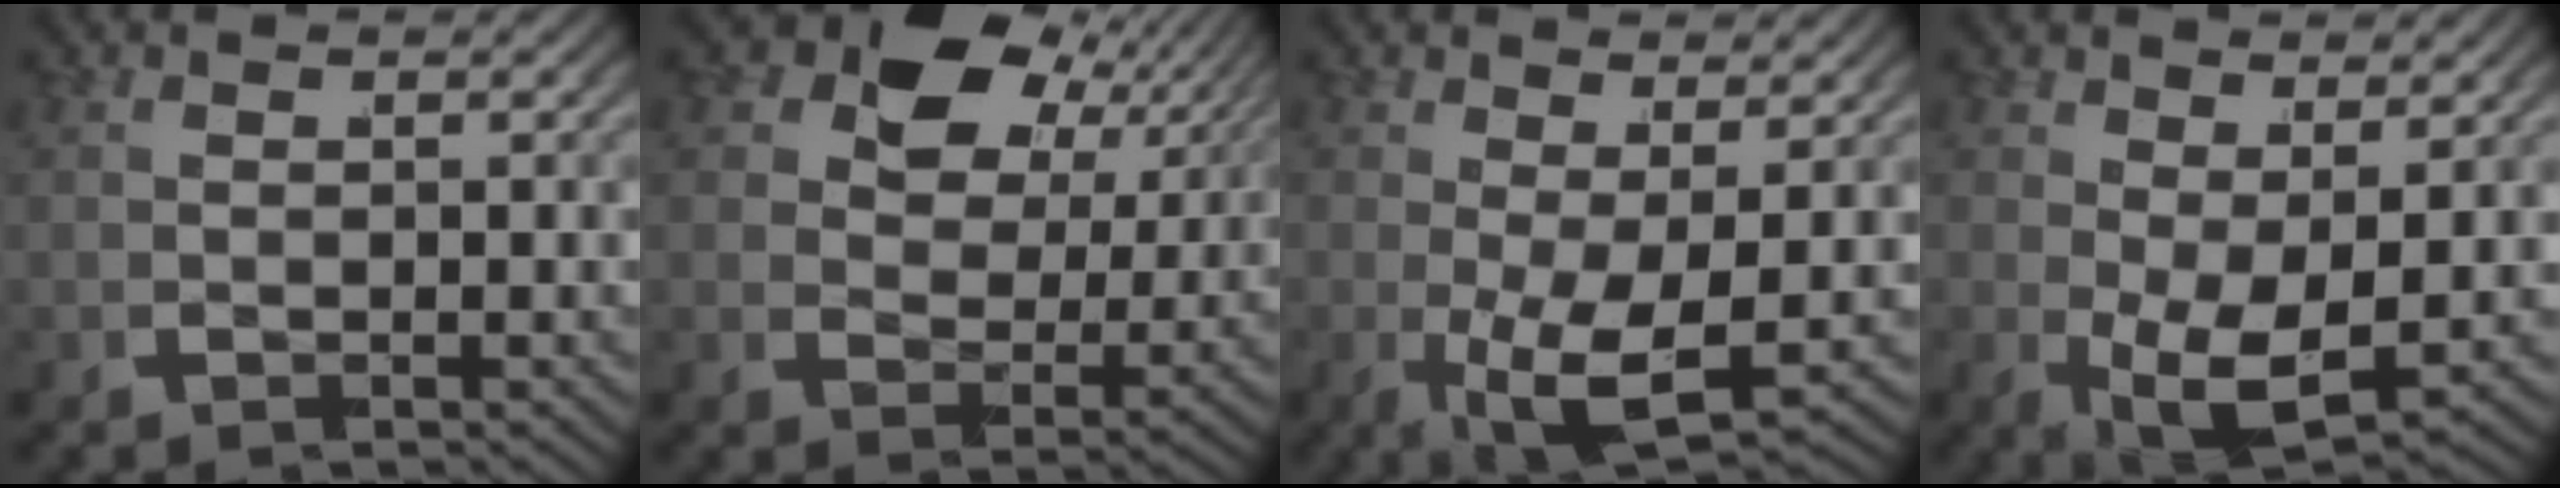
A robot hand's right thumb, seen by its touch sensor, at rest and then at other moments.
{"total": 8.1, "force": [3.4, 5.2, 5.2], "torque": [-0.095, 0.002, 0.047]}
{"total": 5.0, "force": [-0.4, 2.4, 4.4], "torque": [-0.084, -0.025, -0.005]}
{"total": 4.7, "force": [0.0, 2.8, 3.8], "torque": [-0.074, -0.030, 0.006]}